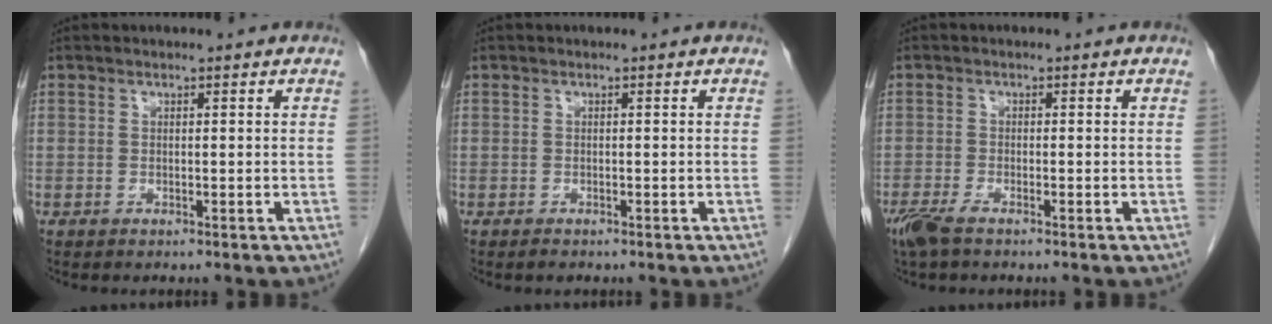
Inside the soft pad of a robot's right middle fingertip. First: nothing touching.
{"total": 0.6, "force": [-0.5, 0.2, 0.2], "torque": [-0.009, -0.002, -0.007]}
{"total": 3.4, "force": [-2.5, 0.6, 2.2], "torque": [-0.051, -0.009, -0.049]}